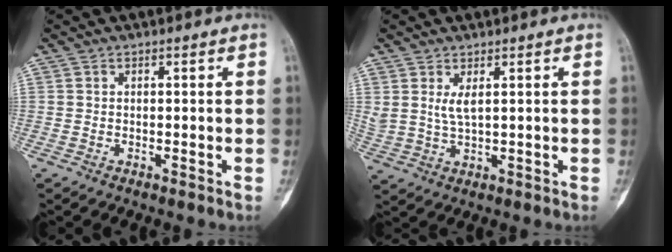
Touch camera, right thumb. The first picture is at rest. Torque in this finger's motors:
{"motor_torque": [0.00, 0.01, 0.25, 0.26, 0.07]}